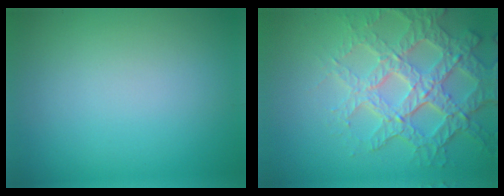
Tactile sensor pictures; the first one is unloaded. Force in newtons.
{"total": 6.4, "press": 5.1, "slide": 3.8}